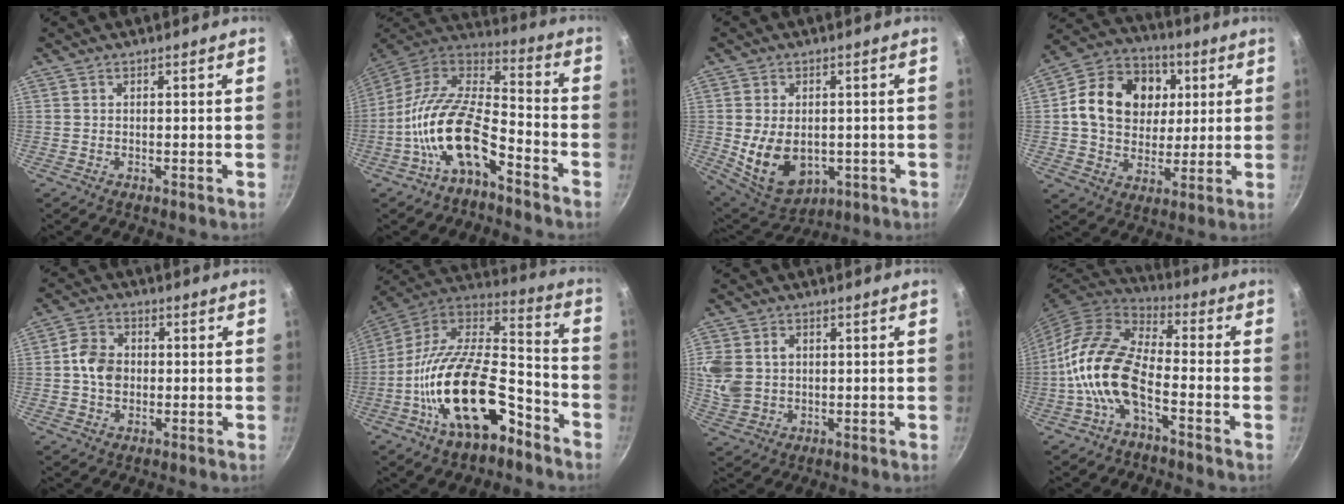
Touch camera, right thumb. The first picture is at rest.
{"total": 17.3, "force": [-7.8, 7.9, 13.2], "torque": [-0.237, 0.069, -0.161]}
{"total": 12.1, "force": [-1.1, 8.5, 8.6], "torque": [-0.129, -0.013, 0.005]}
{"total": 18.0, "force": [3.4, 14.3, 10.3], "torque": [-0.151, 0.011, 0.050]}
{"total": 6.9, "force": [-0.1, 5.5, 4.2], "torque": [-0.059, 0.015, -0.011]}
{"total": 24.7, "force": [-10.6, 11.8, 18.9], "torque": [-0.302, 0.071, -0.193]}
{"total": 10.5, "force": [1.6, 8.6, 5.8], "torque": [-0.126, -0.003, 0.033]}
{"total": 14.3, "force": [-4.7, 7.0, 11.5], "torque": [-0.214, 0.043, -0.108]}